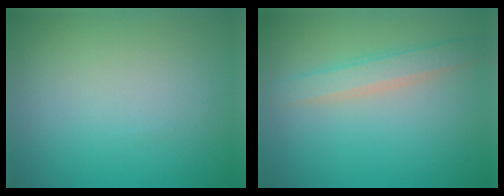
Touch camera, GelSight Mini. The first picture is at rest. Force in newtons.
{"total": 2.5, "press": 2.5, "slide": 0.1}